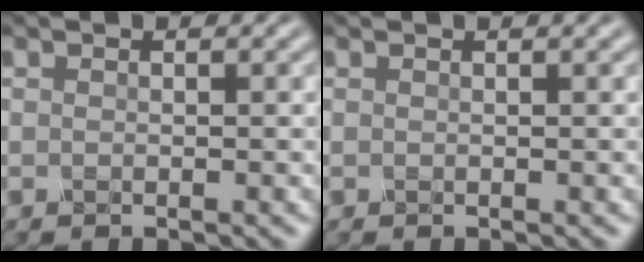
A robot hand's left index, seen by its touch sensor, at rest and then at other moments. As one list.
[{"total": 0.6, "force": [0.4, 0.1, 0.4], "torque": [-0.008, 0.000, 0.002]}]